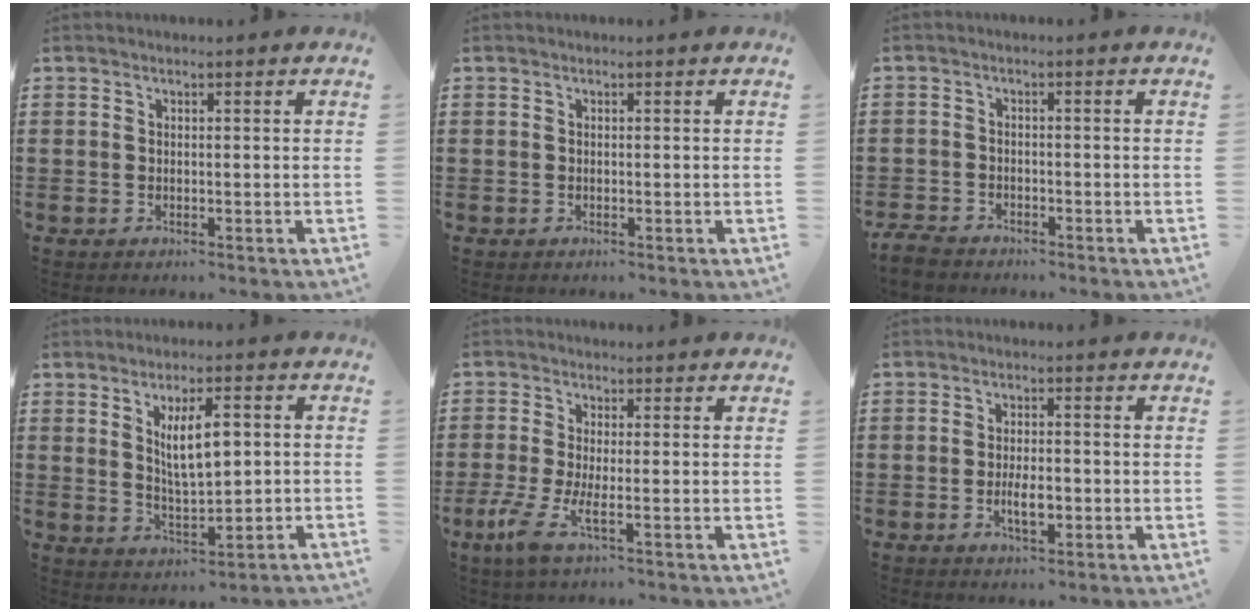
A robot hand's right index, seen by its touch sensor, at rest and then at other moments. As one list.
[{"total": 0.0}, {"total": 2.7, "force": [-2.5, 0.7, 0.6], "torque": [-0.021, 0.001, -0.054]}, {"total": 7.1, "force": [1.2, 2.8, 6.4], "torque": [-0.107, 0.002, 0.016]}, {"total": 4.9, "force": [-1.9, 0.6, 4.5], "torque": [-0.112, -0.022, -0.038]}, {"total": 3.9, "force": [-1.1, 1.4, 3.4], "torque": [-0.066, 0.001, -0.019]}]